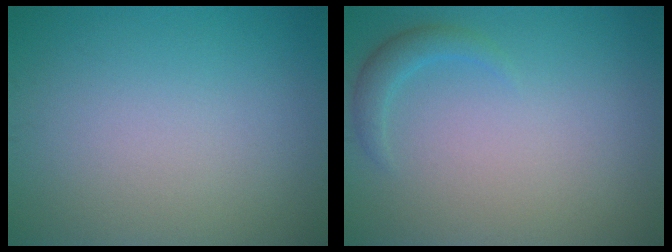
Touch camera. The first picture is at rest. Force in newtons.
{"total": 1.6, "press": 1.6, "slide": 0.1}